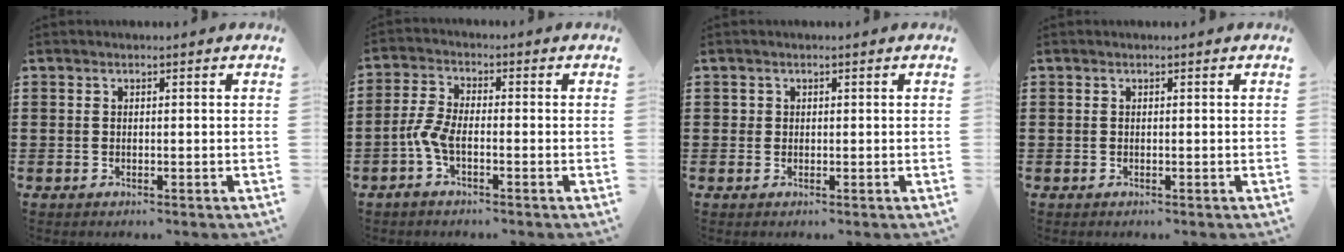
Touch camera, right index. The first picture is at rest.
{"total": 4.4, "force": [-1.7, 1.7, 3.7], "torque": [-0.098, -0.004, -0.040]}
{"total": 0.7, "force": [0.2, 0.7, 0.2], "torque": [-0.005, 0.005, 0.003]}
{"total": 0.0}